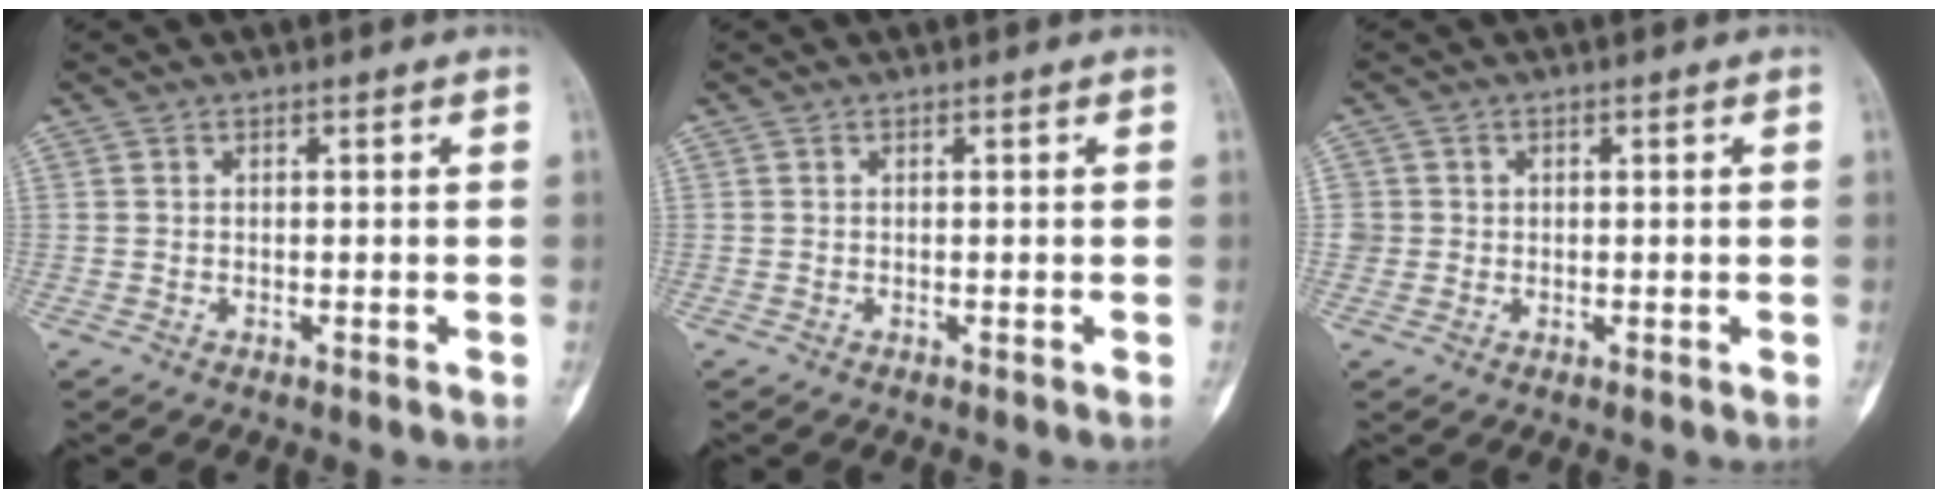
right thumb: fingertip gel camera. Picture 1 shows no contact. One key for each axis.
{"total": 0.0}
{"total": 2.0, "fx": 0.2, "fy": 2.0, "fz": 0.1, "tx": 0.015, "ty": 0.005, "tz": 0.002}